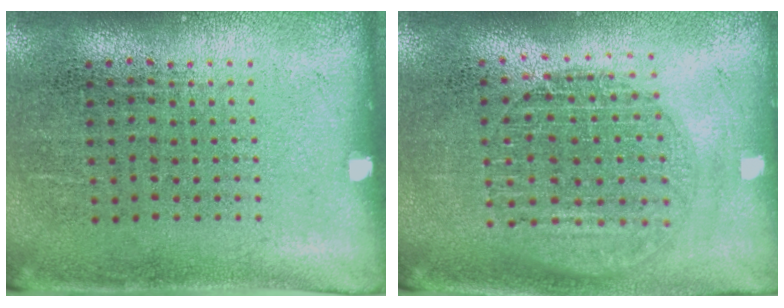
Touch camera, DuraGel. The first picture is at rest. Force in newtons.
{"total": 1.6, "press": 1.5, "slide": 0.7}